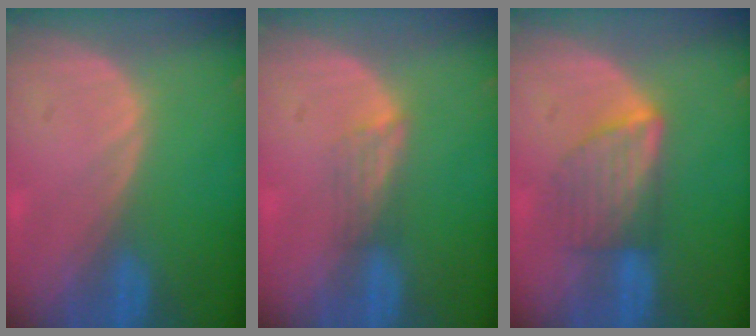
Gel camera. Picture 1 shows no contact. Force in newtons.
{"total": 2.4, "press": 1.9, "slide": 1.5}
{"total": 5.9, "press": 5.7, "slide": 1.3}